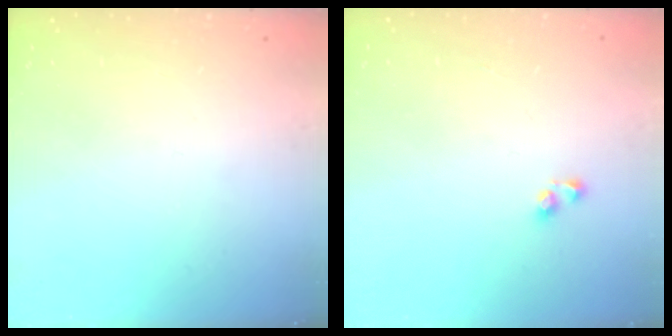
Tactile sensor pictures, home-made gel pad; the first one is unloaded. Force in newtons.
{"total": 2.9, "press": 2.9, "slide": 0.2}